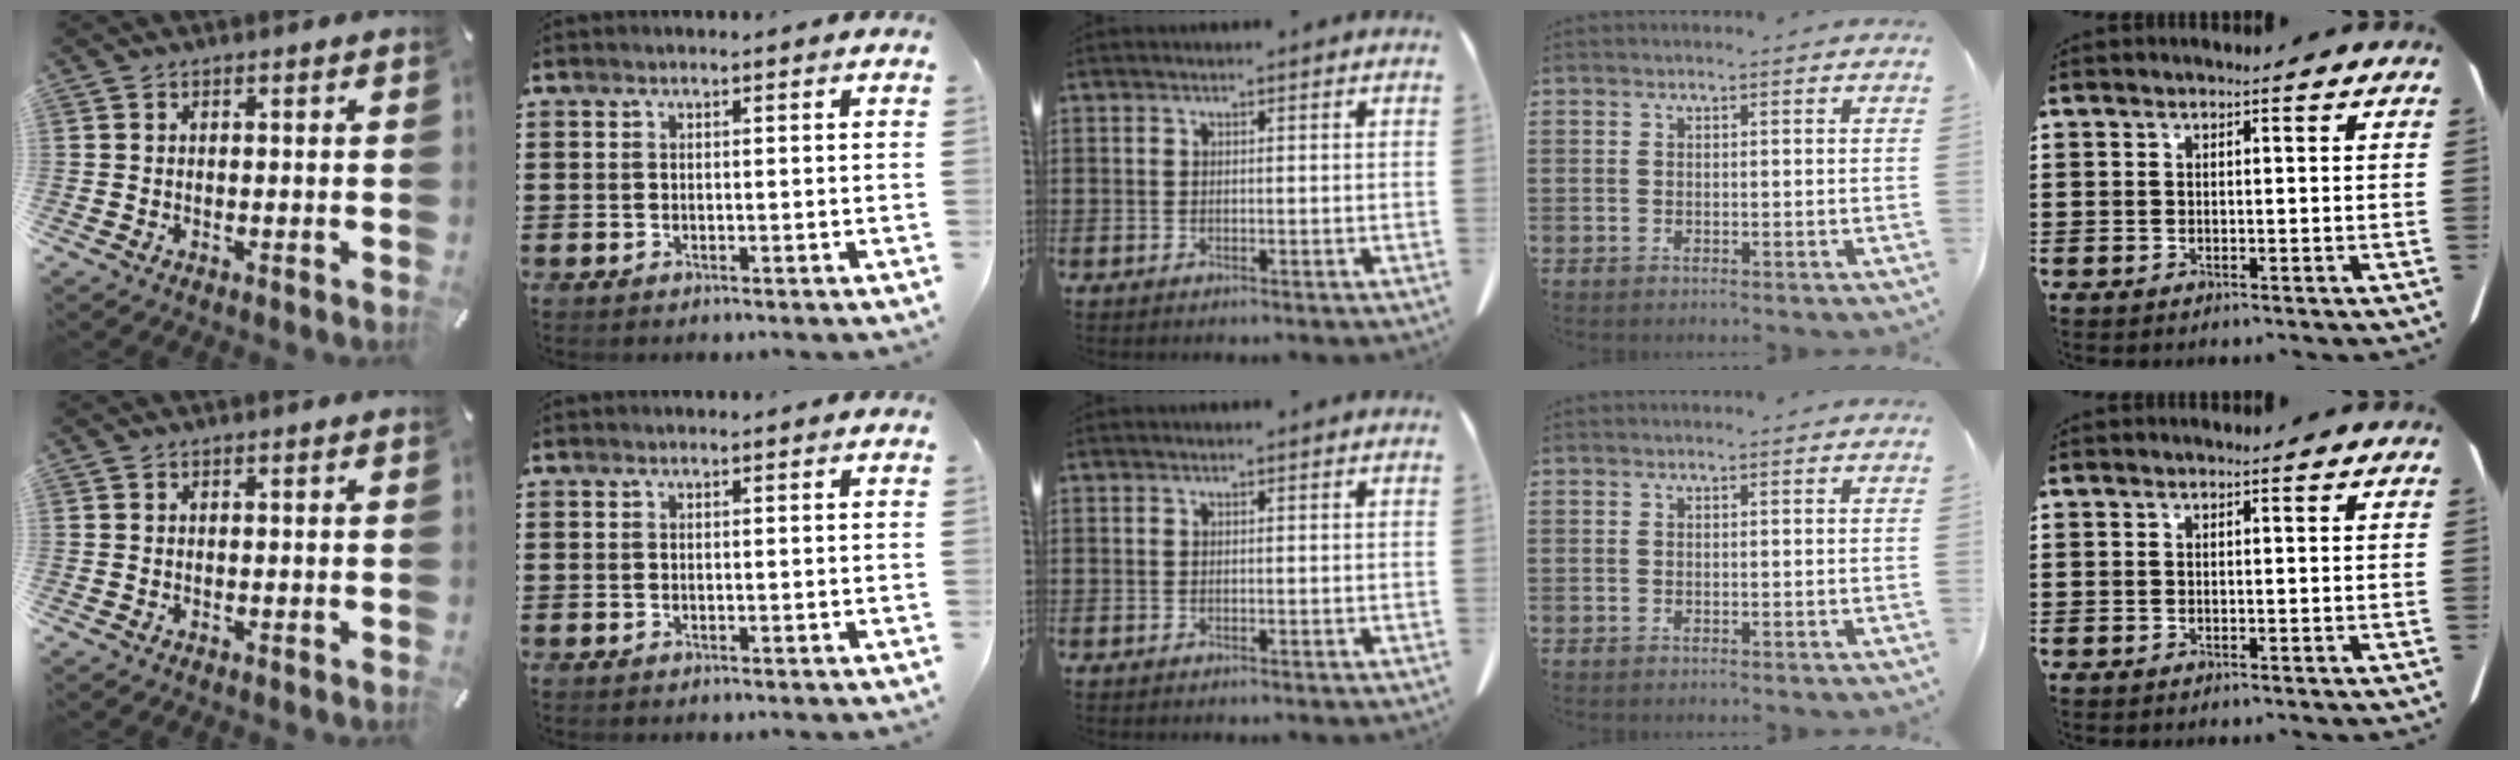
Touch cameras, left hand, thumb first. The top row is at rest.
{}